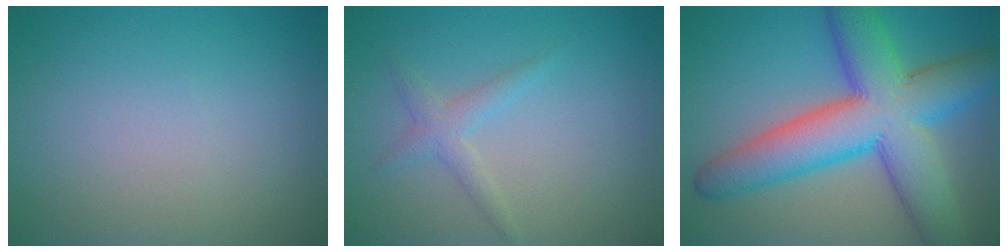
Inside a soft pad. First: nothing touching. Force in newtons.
{"total": 1.8, "press": 1.8, "slide": 0.1}
{"total": 11.7, "press": 11.7, "slide": 0.4}